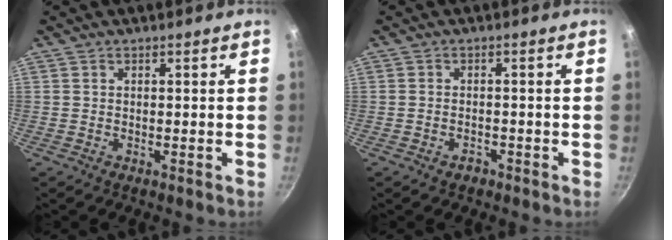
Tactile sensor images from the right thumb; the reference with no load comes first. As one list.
[{"total": 1.7, "force": [-1.1, 1.1, 0.7], "torque": [-0.008, 0.012, -0.014]}]